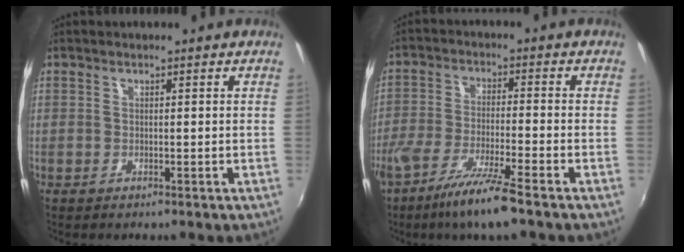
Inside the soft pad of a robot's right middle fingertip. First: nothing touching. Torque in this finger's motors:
{"motor_torque": [1.11, -1.02, 0.34, 0.11]}